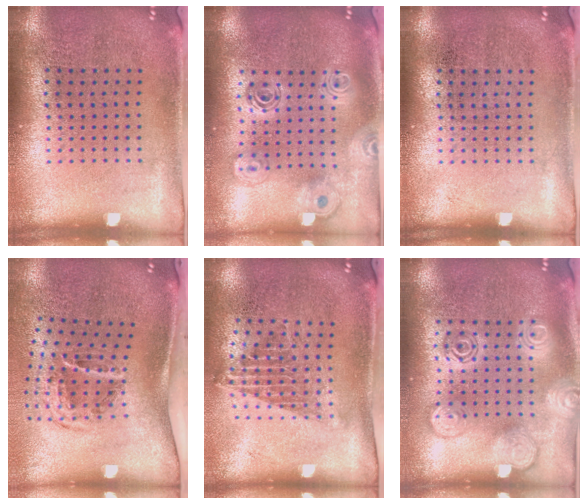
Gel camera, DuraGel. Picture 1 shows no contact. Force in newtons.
{"total": 2.0, "press": 1.7, "slide": 1.1}
{"total": 0.0}
{"total": 2.0, "press": 1.2, "slide": 1.5}
{"total": 1.4, "press": 1.1, "slide": 0.9}
{"total": 2.3, "press": 2.3, "slide": 0.4}